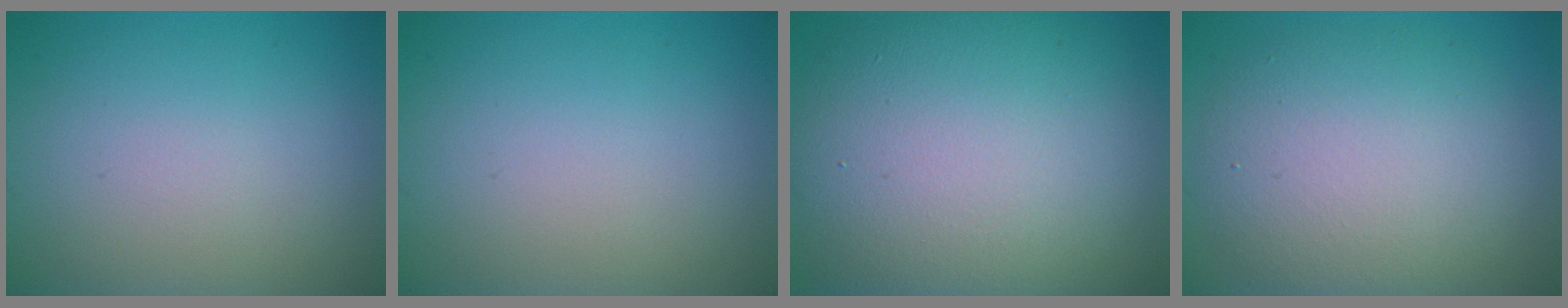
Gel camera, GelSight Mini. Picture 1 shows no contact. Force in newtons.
{"total": 0.0}
{"total": 14.0, "press": 14.0, "slide": 1.2}
{"total": 7.9, "press": 7.9, "slide": 0.8}